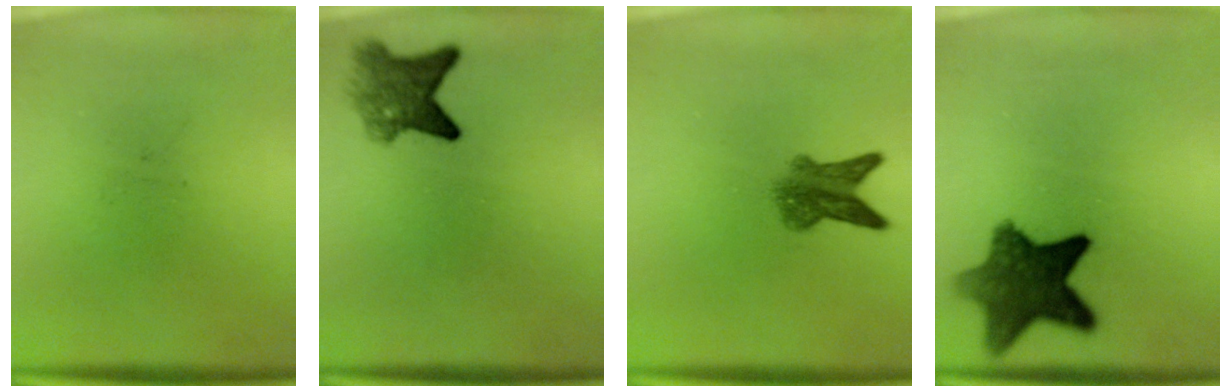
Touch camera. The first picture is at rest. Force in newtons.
{"total": 5.2}
{"total": 5.0}
{"total": 10.4}